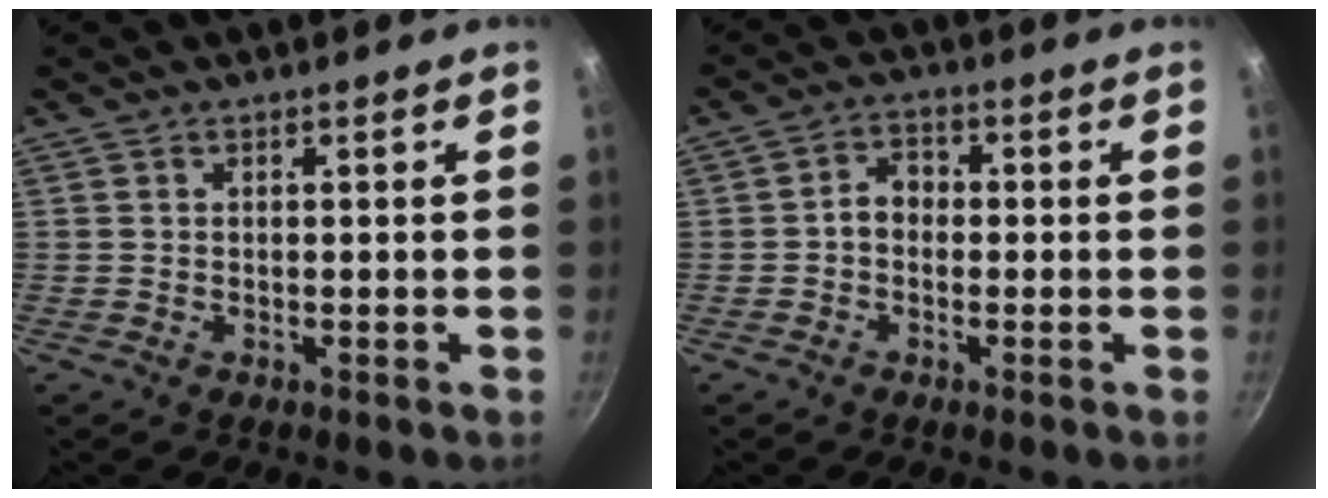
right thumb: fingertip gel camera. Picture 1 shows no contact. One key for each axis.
{"total": 3.7, "fx": -0.6, "fy": 3.0, "fz": 2.2, "tx": -0.017, "ty": 0.017, "tz": -0.018}